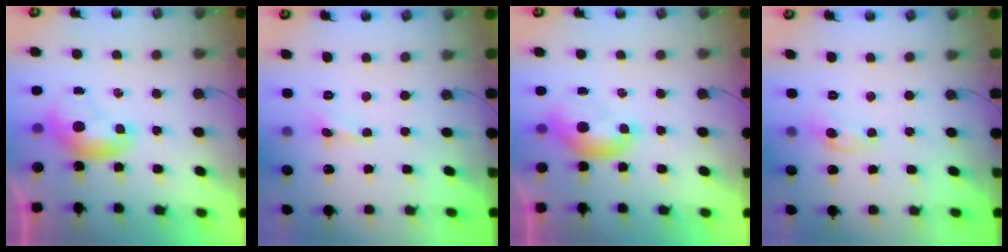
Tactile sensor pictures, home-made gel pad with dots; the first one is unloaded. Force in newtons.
{"total": 0.9, "press": 0.8, "slide": 0.4}
{"total": 0.7, "press": 0.4, "slide": 0.5}
{"total": 1.5, "press": 1.5, "slide": 0.2}